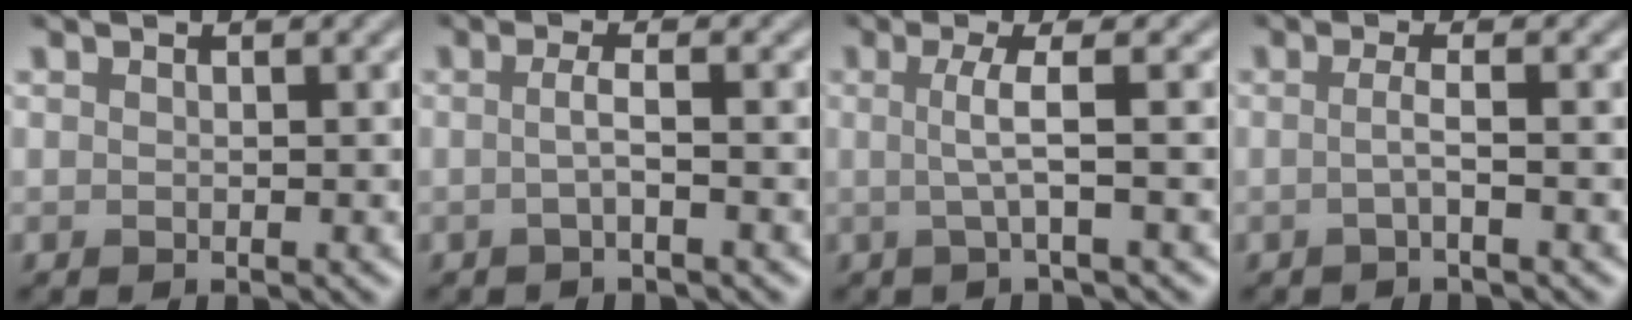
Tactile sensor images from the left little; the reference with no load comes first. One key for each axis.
{"total": 1.8, "fx": -0.2, "fy": 0.4, "fz": 1.7, "tx": -0.028, "ty": -0.001, "tz": -0.010}
{"total": 2.9, "fx": 0.0, "fy": 0.6, "fz": 2.9, "tx": -0.053, "ty": -0.001, "tz": -0.007}
{"total": 1.8, "fx": -0.3, "fy": 0.5, "fz": 1.7, "tx": -0.025, "ty": -0.002, "tz": -0.013}